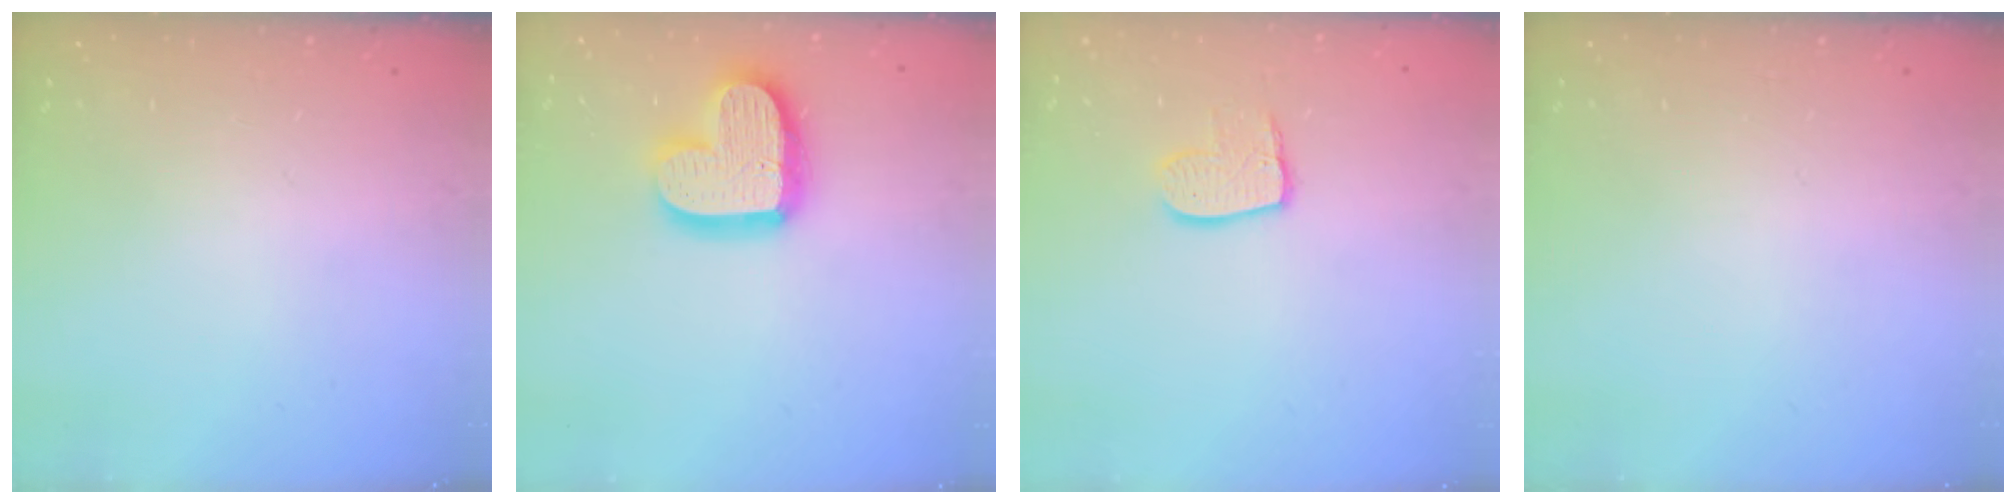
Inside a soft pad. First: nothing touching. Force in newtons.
{"total": 17.0, "press": 17.0, "slide": 1.4}
{"total": 8.7, "press": 8.6, "slide": 0.7}
{"total": 0.0}